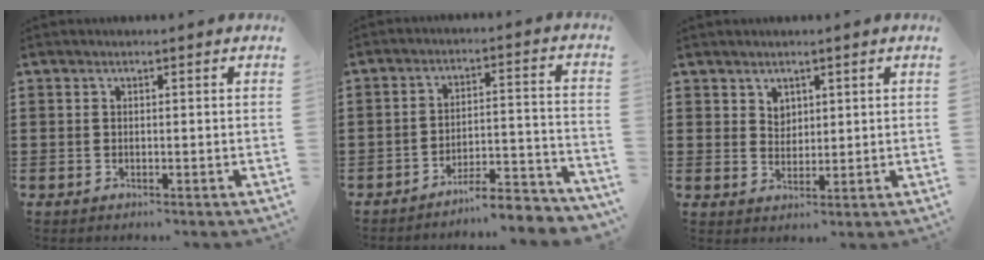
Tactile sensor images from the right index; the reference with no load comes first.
{"total": 6.2, "force": [-5.9, 0.2, 1.9], "torque": [-0.028, 0.005, -0.115]}
{"total": 2.5, "force": [1.8, 1.7, 0.3], "torque": [-0.011, 0.007, 0.035]}